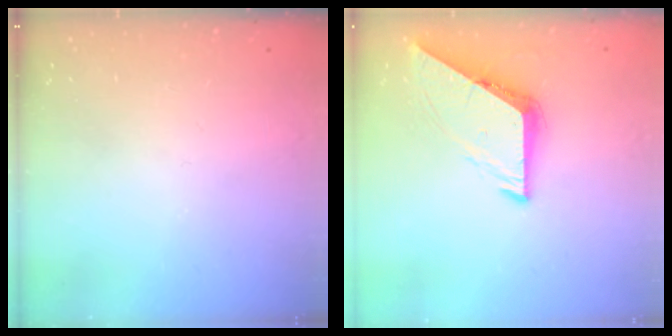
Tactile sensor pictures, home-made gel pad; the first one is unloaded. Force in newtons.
{"total": 7.0, "press": 7.0, "slide": 0.5}